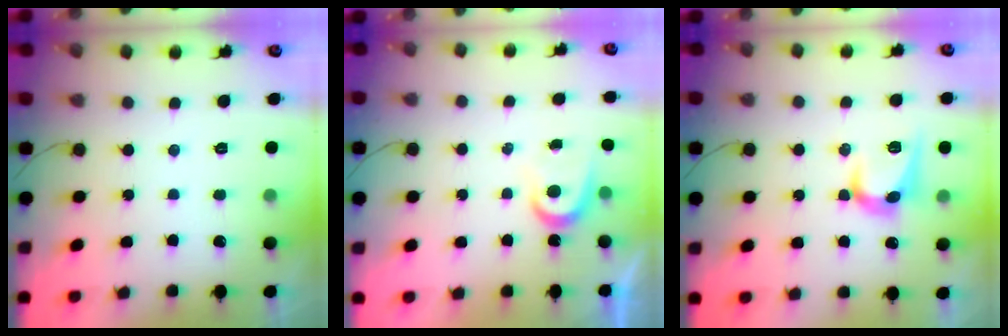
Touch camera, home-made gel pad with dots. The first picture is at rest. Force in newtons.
{"total": 4.1, "press": 4.1, "slide": 0.6}
{"total": 9.8, "press": 9.8, "slide": 0.7}